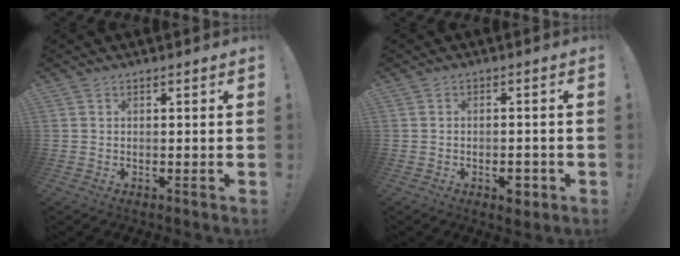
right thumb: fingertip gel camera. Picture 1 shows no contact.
{"total": 3.7, "force": [-1.9, 1.9, 2.5], "torque": [-0.030, 0.010, -0.030]}